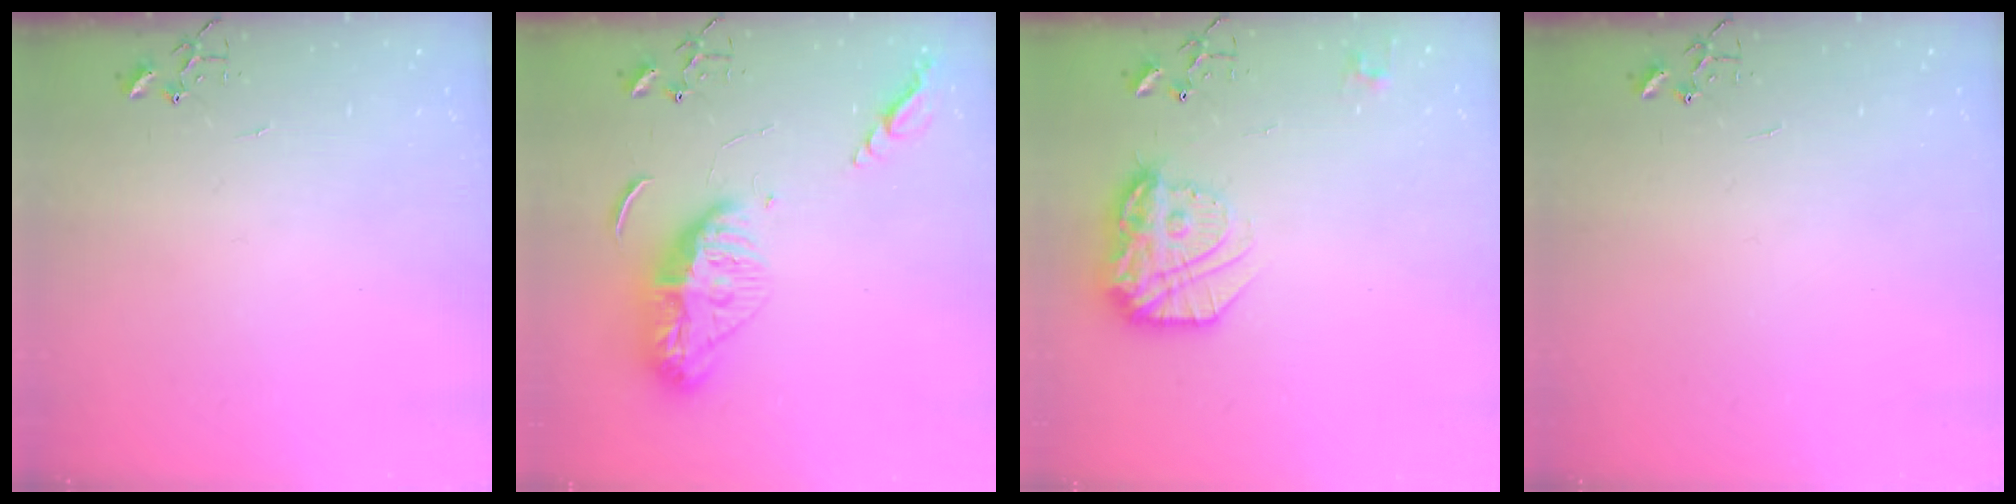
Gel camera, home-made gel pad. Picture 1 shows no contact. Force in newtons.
{"total": 14.6, "press": 14.5, "slide": 1.2}
{"total": 19.0, "press": 19.0, "slide": 1.7}
{"total": 0.0}